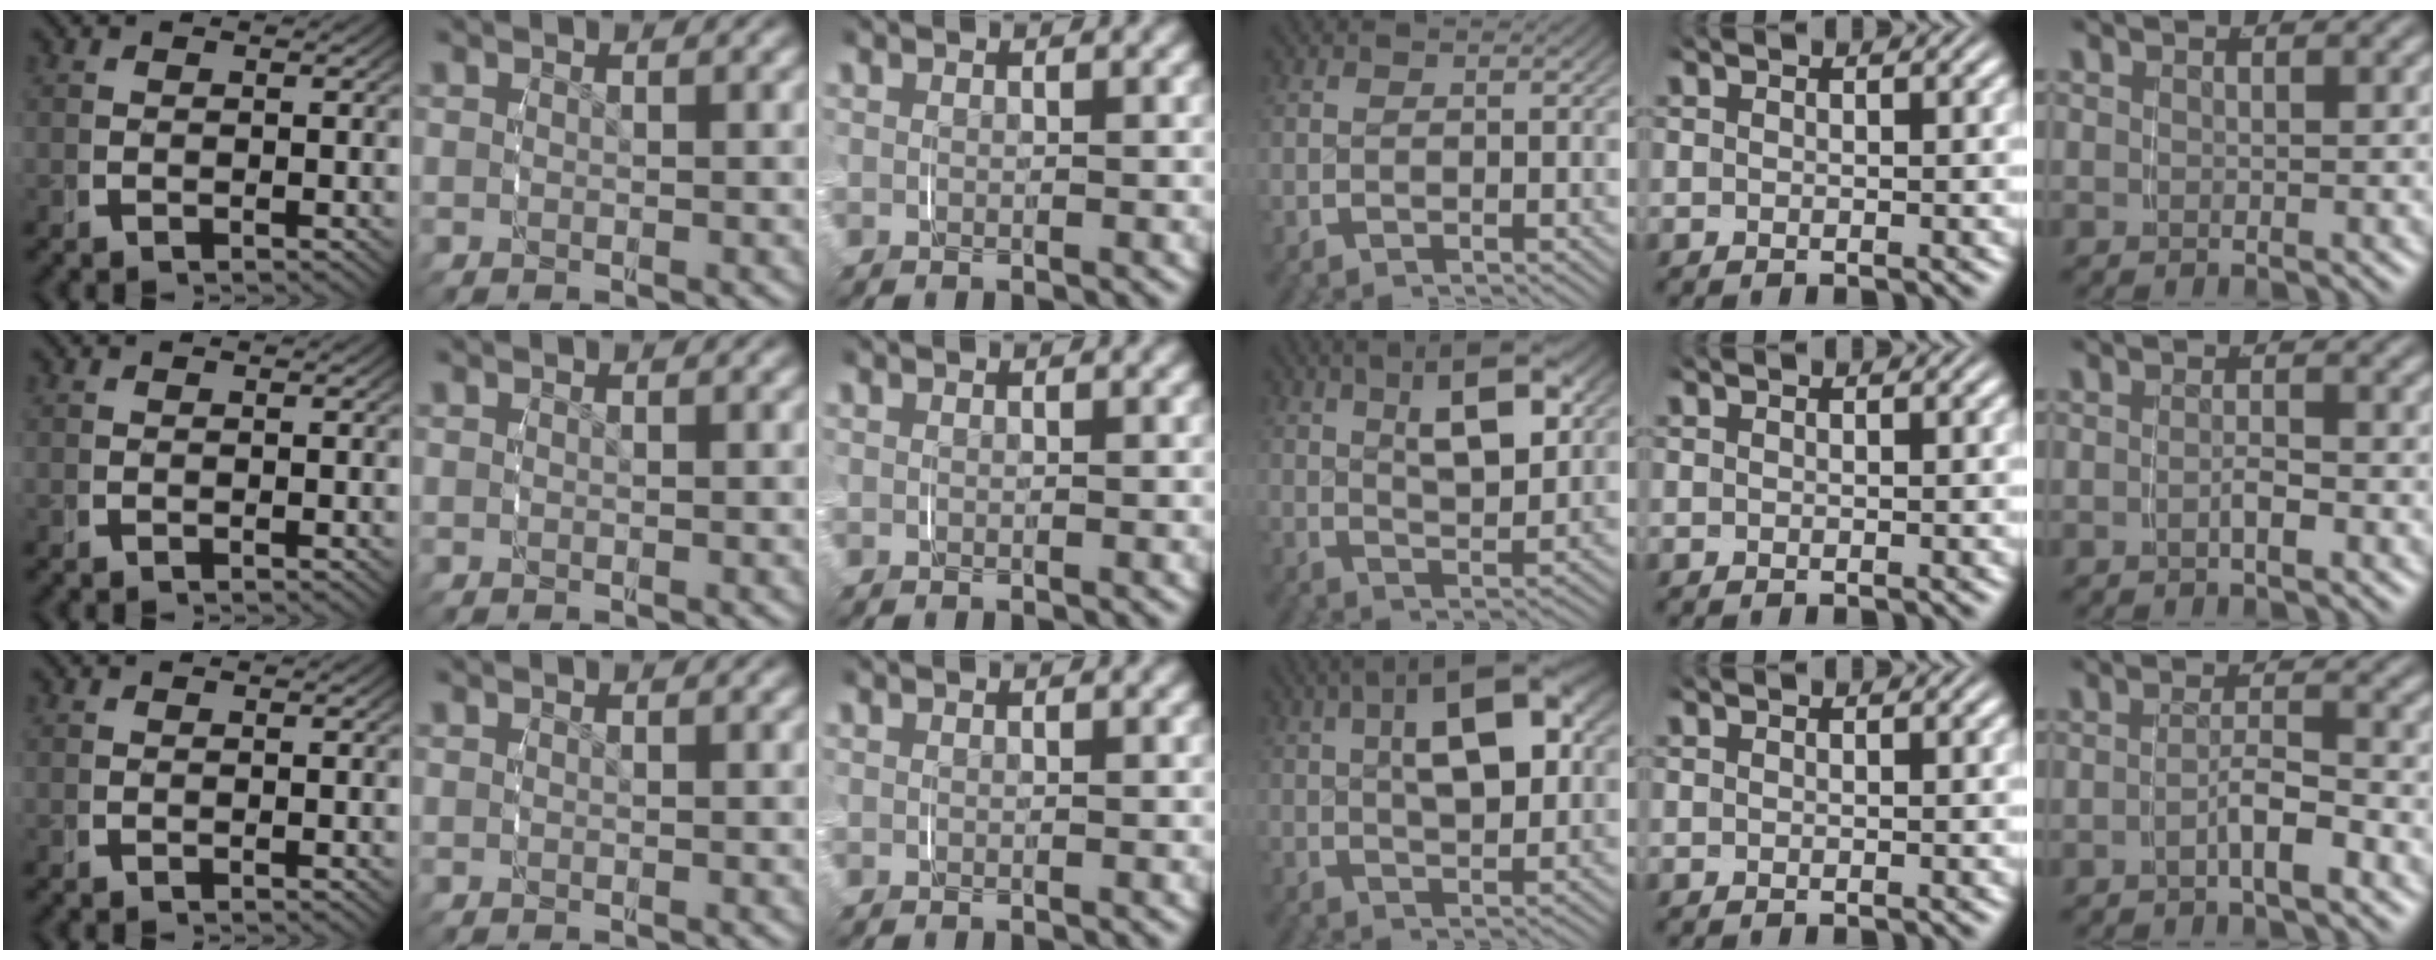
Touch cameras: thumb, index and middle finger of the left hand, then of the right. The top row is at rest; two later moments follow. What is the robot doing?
{"motion": "grasp_and_lifting", "object": "lipstick"}